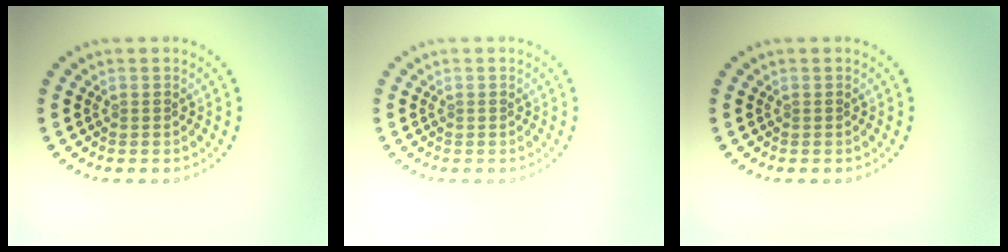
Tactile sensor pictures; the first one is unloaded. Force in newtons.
{"total": 0.0}
{"total": 0.0}